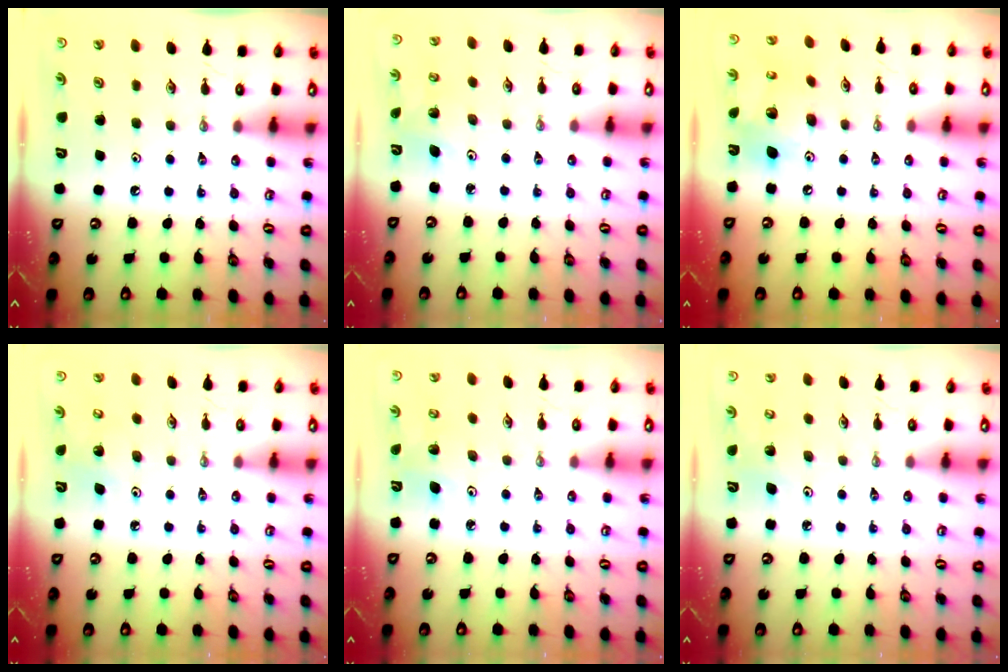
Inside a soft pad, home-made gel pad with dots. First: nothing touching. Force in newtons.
{"total": 2.7, "press": 2.7, "slide": 0.2}
{"total": 12.9, "press": 12.8, "slide": 0.9}
{"total": 4.7, "press": 4.7, "slide": 0.4}
{"total": 3.5, "press": 3.2, "slide": 1.4}
{"total": 4.7, "press": 4.3, "slide": 1.7}